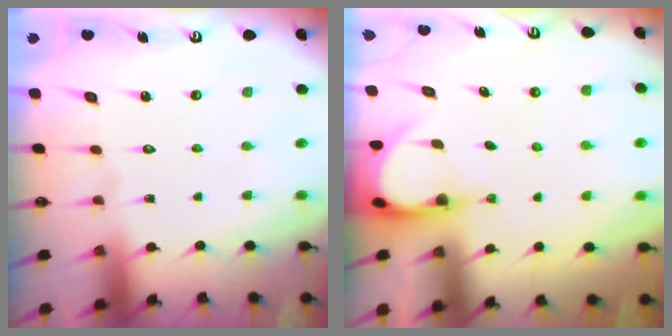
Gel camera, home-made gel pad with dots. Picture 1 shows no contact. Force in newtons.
{"total": 3.8, "press": 3.8, "slide": 0.3}